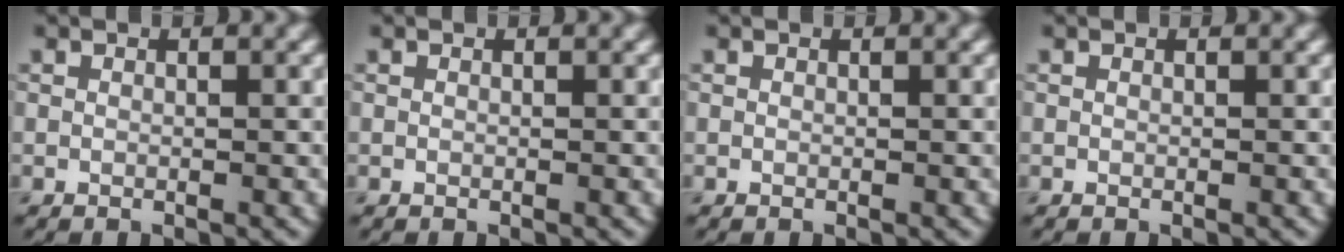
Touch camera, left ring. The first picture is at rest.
{"total": 0.0}
{"total": 0.0}
{"total": 0.0}